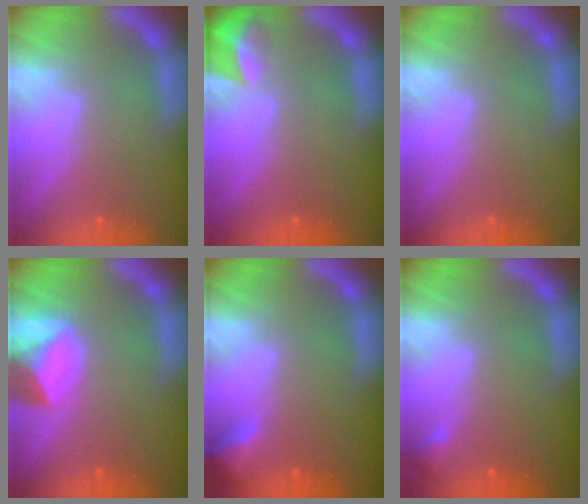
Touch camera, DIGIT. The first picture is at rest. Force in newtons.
{"total": 3.9}
{"total": 0.0}
{"total": 5.4}
{"total": 2.4}
{"total": 0.9}